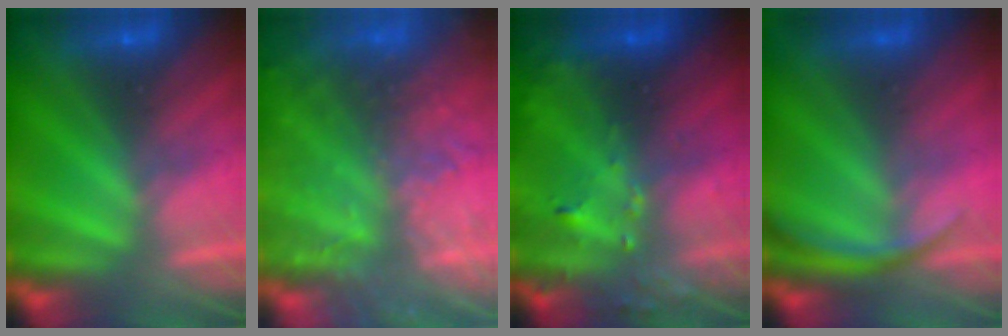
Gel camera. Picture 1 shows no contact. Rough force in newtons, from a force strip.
{"total": 8.1}
{"total": 5.8}
{"total": 2.9}